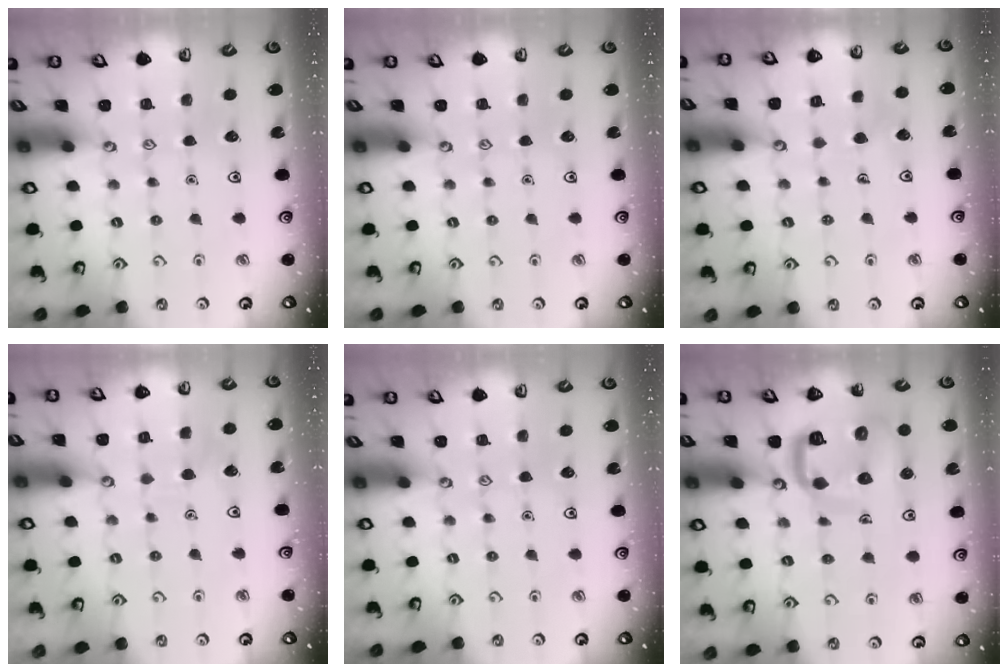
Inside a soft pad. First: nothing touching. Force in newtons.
{"total": 0.0}
{"total": 3.6, "press": 3.6, "slide": 0.2}
{"total": 3.7, "press": 3.7, "slide": 0.4}
{"total": 0.0}
{"total": 10.8, "press": 10.8, "slide": 1.1}